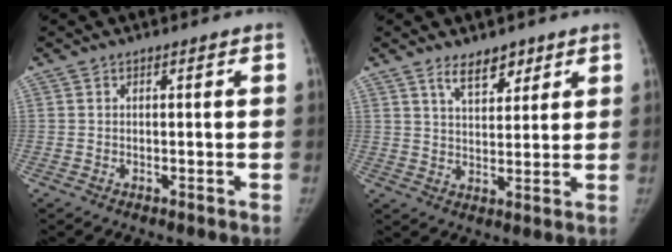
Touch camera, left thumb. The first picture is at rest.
{"total": 6.2, "force": [4.2, 3.2, 3.3], "torque": [-0.025, -0.031, 0.073]}